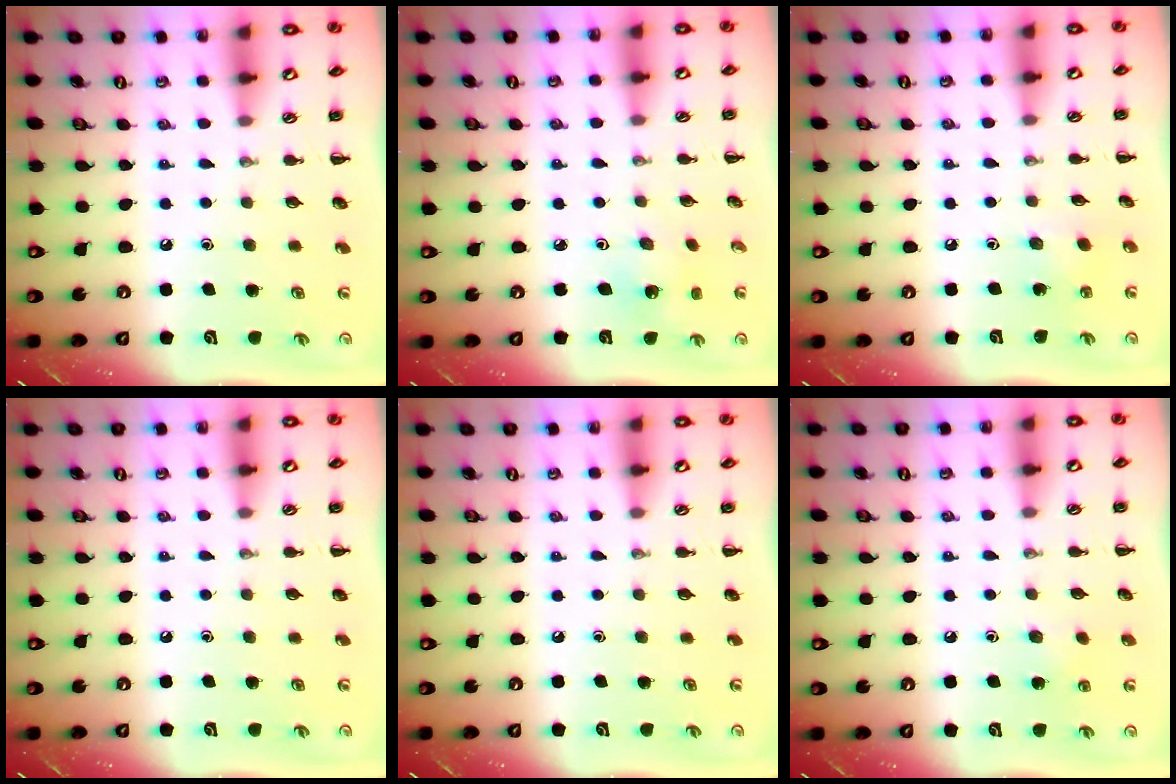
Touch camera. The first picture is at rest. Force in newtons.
{"total": 2.3, "press": 2.2, "slide": 0.7}
{"total": 2.5, "press": 2.4, "slide": 0.7}
{"total": 0.0}
{"total": 0.0}
{"total": 4.7, "press": 4.6, "slide": 1.2}